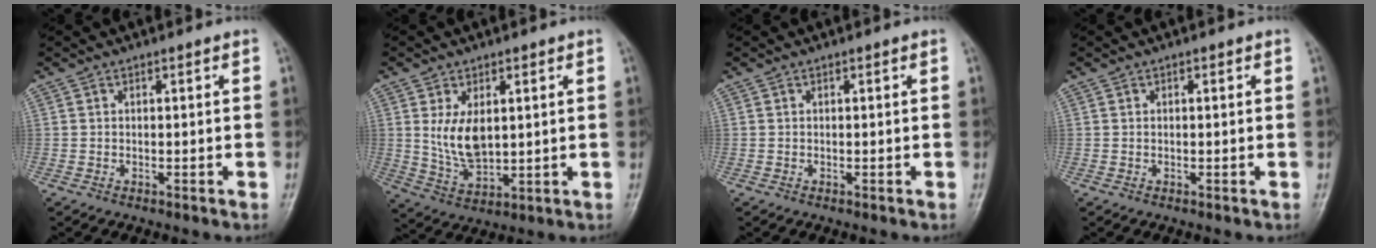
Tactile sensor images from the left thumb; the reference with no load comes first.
{"total": 8.1, "force": [1.7, 4.7, 6.3], "torque": [-0.102, -0.016, 0.047]}
{"total": 0.0}
{"total": 0.0}